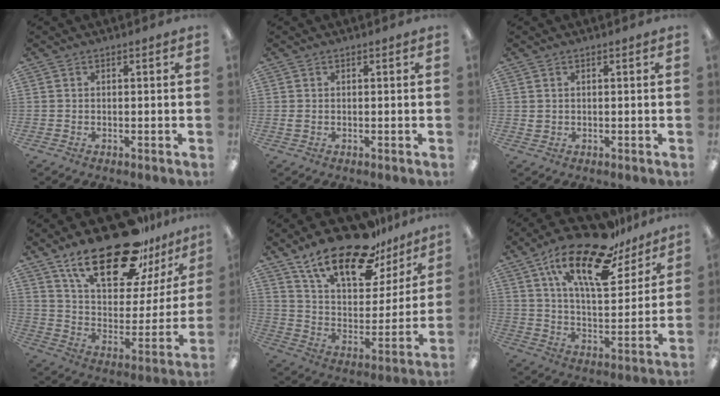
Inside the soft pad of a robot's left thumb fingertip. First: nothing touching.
{"total": 1.0, "force": [0.2, 0.6, 0.7], "torque": [-0.015, 0.002, 0.003]}
{"total": 1.1, "force": [0.5, 0.9, 0.4], "torque": [-0.009, 0.003, 0.010]}
{"total": 26.6, "force": [18.5, 10.6, 15.9], "torque": [-0.250, -0.111, 0.314]}
{"total": 22.1, "force": [16.0, 8.7, 12.5], "torque": [-0.209, -0.102, 0.278]}
{"total": 22.5, "force": [14.6, 9.0, 14.5], "torque": [-0.245, -0.080, 0.249]}